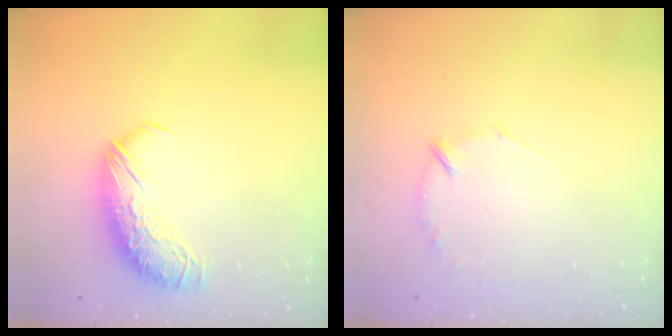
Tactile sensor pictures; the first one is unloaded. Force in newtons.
{"total": 7.0, "press": 7.0, "slide": 0.8}